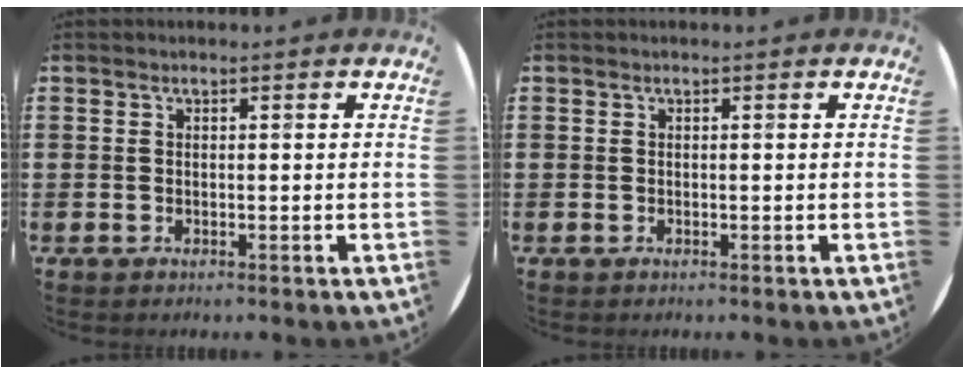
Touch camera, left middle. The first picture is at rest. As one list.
[{"total": 0.0}]